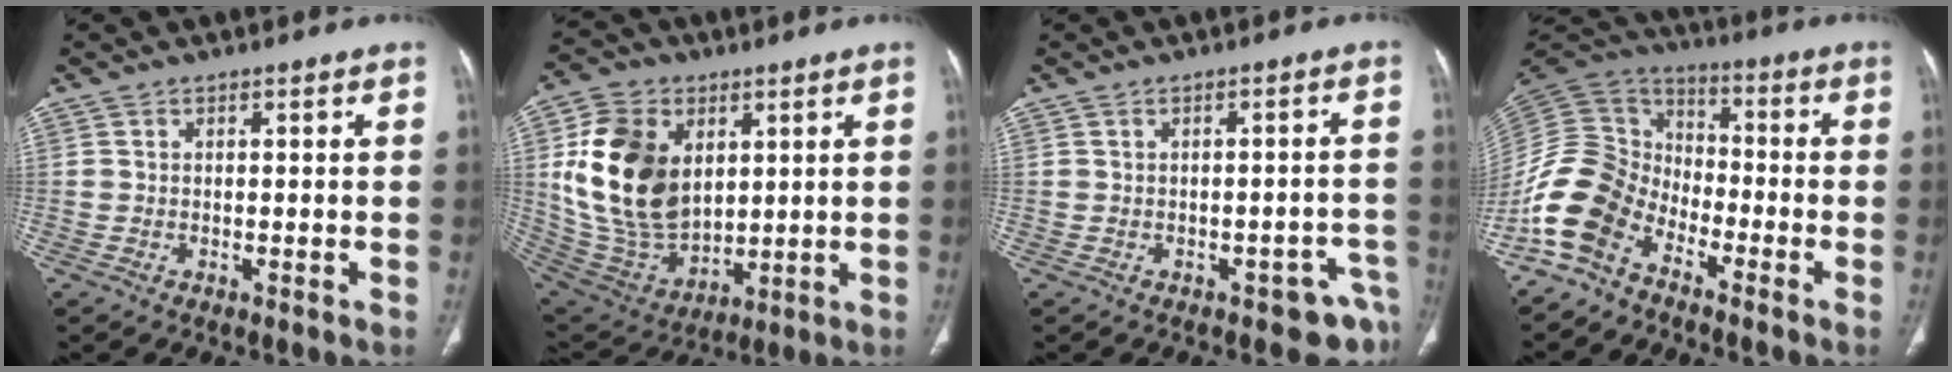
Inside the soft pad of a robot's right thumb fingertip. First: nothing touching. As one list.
[{"total": 20.3, "force": [4.4, 14.2, 13.8], "torque": [-0.239, -0.022, 0.104]}, {"total": 6.1, "force": [-3.8, 2.9, 3.7], "torque": [-0.020, 0.025, -0.045]}, {"total": 13.5, "force": [-8.1, 8.6, 6.5], "torque": [-0.132, 0.070, -0.176]}]